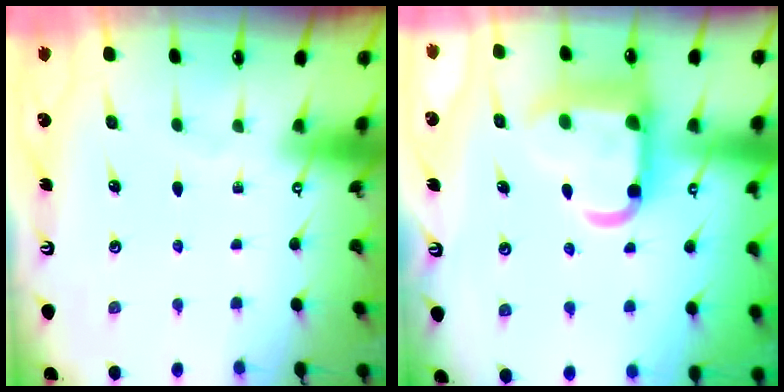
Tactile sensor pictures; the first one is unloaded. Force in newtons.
{"total": 15.1, "press": 15.0, "slide": 1.9}